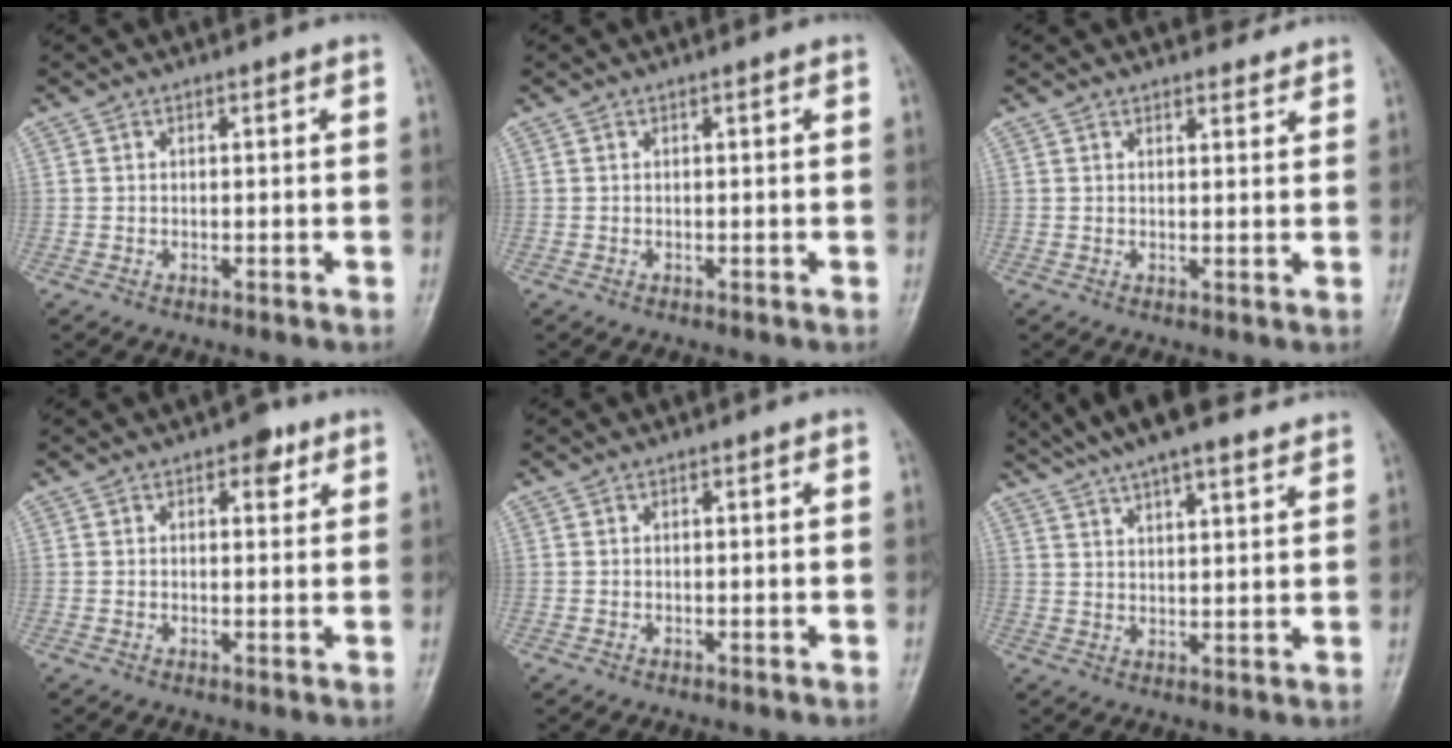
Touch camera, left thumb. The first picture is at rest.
{"total": 0.0}
{"total": 3.0, "force": [2.8, 0.9, 0.7], "torque": [0.011, -0.013, 0.034]}
{"total": 3.2, "force": [1.7, 1.8, 2.0], "torque": [-0.010, -0.003, 0.019]}
{"total": 0.0}
{"total": 15.2, "force": [12.2, 3.6, 8.3], "torque": [-0.130, -0.010, 0.189]}